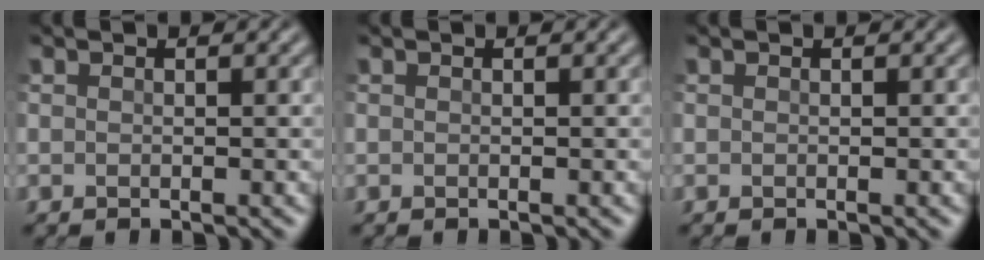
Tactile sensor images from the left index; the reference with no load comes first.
{"total": 0.0}
{"total": 0.0}